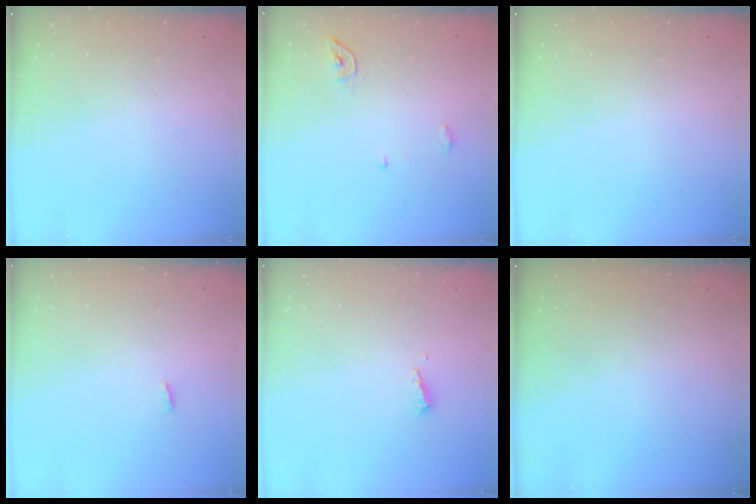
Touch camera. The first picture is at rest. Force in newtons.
{"total": 4.5, "press": 4.5, "slide": 0.2}
{"total": 0.0}
{"total": 2.3, "press": 2.1, "slide": 0.8}
{"total": 3.6, "press": 3.6, "slide": 0.4}
{"total": 0.0}